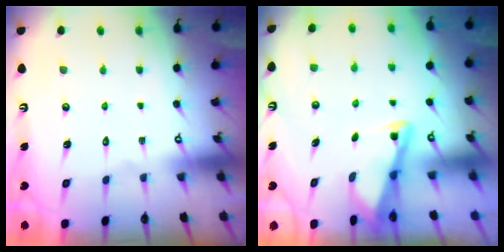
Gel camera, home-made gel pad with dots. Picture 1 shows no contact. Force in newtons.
{"total": 2.8, "press": 2.8, "slide": 0.4}